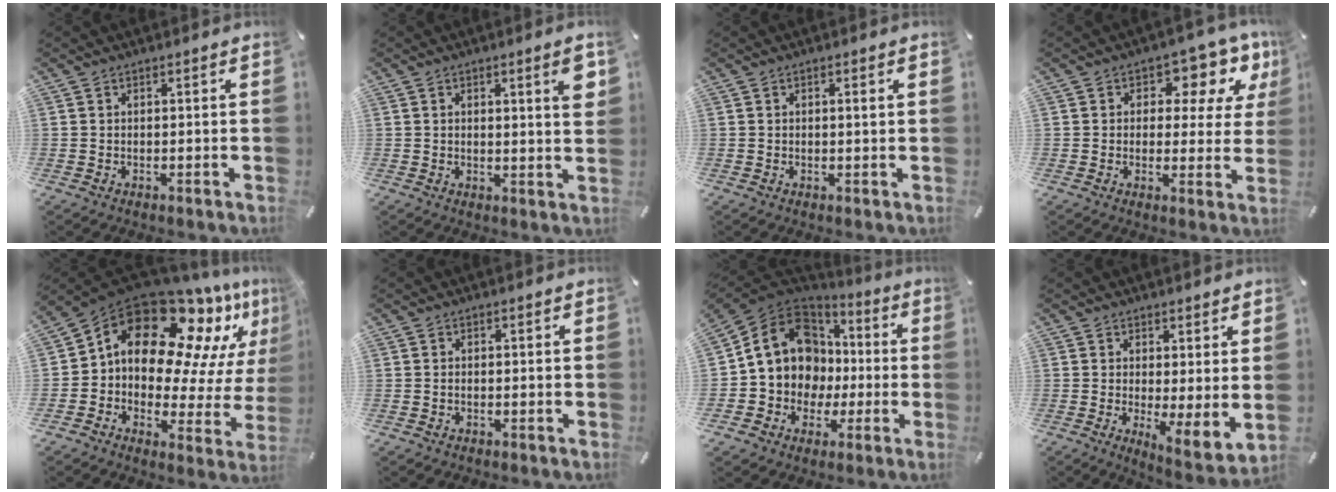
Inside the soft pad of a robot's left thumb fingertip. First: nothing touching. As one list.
[{"total": 5.5, "force": [2.0, 1.2, 5.0], "torque": [-0.073, -0.009, 0.027]}, {"total": 1.1, "force": [0.3, 0.3, 1.0], "torque": [-0.011, -0.001, 0.002]}, {"total": 10.1, "force": [5.0, 6.1, 6.4], "torque": [-0.078, -0.032, 0.082]}, {"total": 18.6, "force": [11.0, 10.7, 10.5], "torque": [-0.172, -0.101, 0.184]}, {"total": 0.7, "force": [-0.3, 0.4, 0.5], "torque": [-0.010, -0.001, -0.006]}, {"total": 15.2, "force": [1.7, 13.7, 6.5], "torque": [-0.135, -0.009, 0.041]}, {"total": 4.6, "force": [1.5, 1.0, 4.3], "torque": [-0.054, -0.035, 0.032]}]